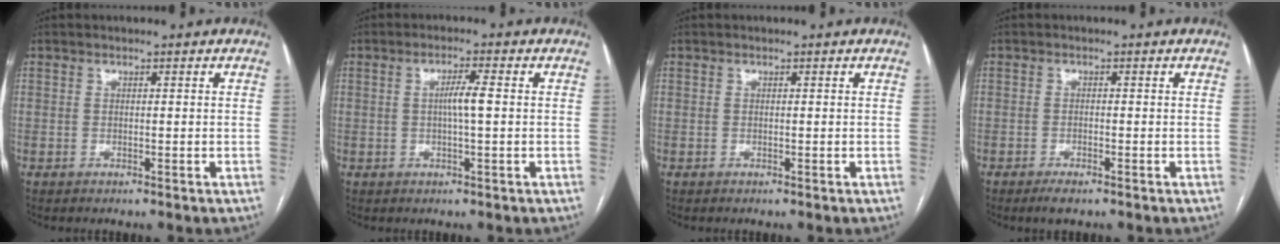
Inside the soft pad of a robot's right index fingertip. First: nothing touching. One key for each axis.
{"total": 3.5, "fx": 0.1, "fy": 0.0, "fz": 3.5, "tx": -0.064, "ty": 0.000, "tz": 0.001}
{"total": 0.0}
{"total": 2.3, "fx": -1.6, "fy": 0.6, "fz": 1.6, "tx": -0.029, "ty": -0.003, "tz": -0.026}